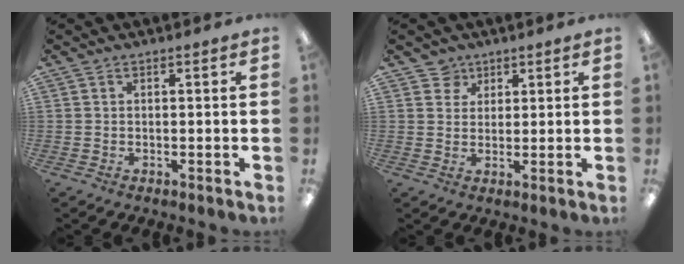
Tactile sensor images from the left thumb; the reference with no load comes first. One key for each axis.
{"total": 4.1, "fx": 2.6, "fy": 3.2, "fz": 0.1, "tx": -0.008, "ty": -0.002, "tz": 0.048}